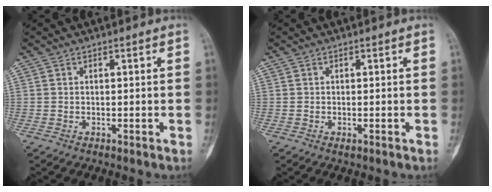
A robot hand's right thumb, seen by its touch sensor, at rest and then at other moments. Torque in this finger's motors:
{"motor_torque": [0.64, 0.04, 0.35, 0.15, 0.06]}